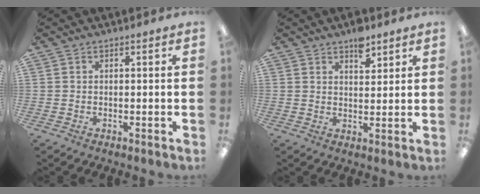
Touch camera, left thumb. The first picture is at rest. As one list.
[{"total": 5.6, "force": [4.1, 2.6, 2.8], "torque": [-0.024, -0.025, 0.066]}]